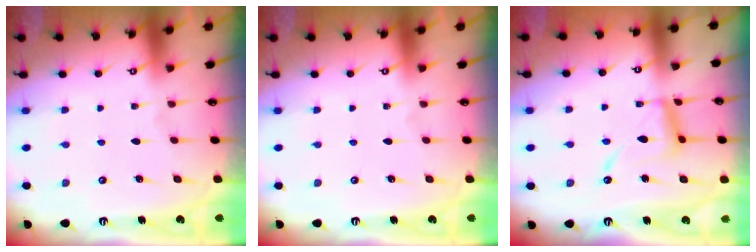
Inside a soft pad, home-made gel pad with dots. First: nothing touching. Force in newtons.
{"total": 0.0}
{"total": 13.5, "press": 13.5, "slide": 1.2}